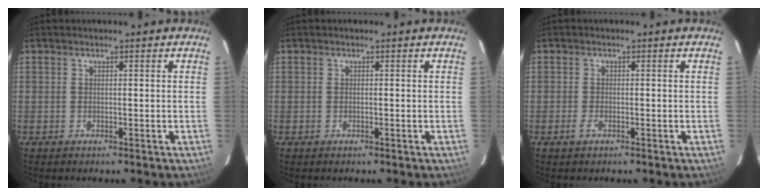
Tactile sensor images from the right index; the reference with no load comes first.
{"total": 0.0}
{"total": 1.3, "force": [-0.8, 0.4, 1.0], "torque": [-0.023, 0.000, -0.014]}